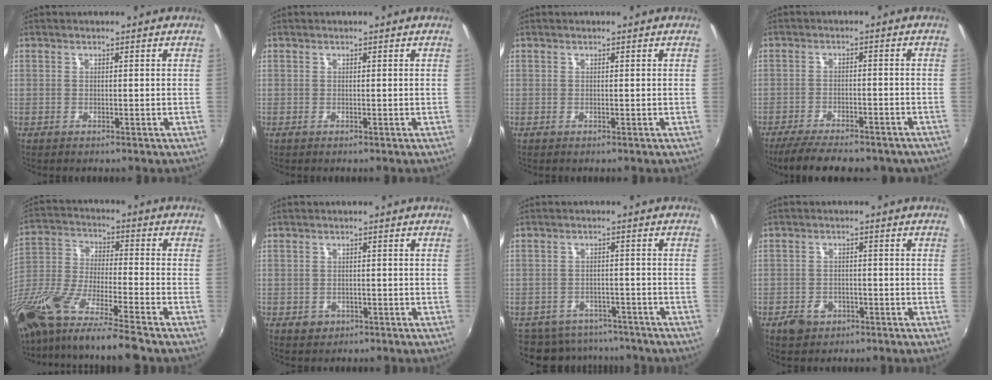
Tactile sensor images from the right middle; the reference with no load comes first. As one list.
[{"total": 0.0}, {"total": 0.0}, {"total": 16.0, "force": [-12.9, 4.8, 8.1], "torque": [-0.159, -0.028, -0.177]}, {"total": 20.2, "force": [-15.7, 1.2, 12.7], "torque": [-0.242, -0.048, -0.298]}, {"total": 2.5, "force": [-1.0, 2.1, 0.8], "torque": [-0.020, -0.001, -0.011]}, {"total": 10.6, "force": [-8.9, 5.2, 2.5], "torque": [-0.067, 0.001, -0.121]}, {"total": 4.7, "force": [-2.7, 3.5, 1.7], "torque": [-0.052, 0.004, -0.039]}]